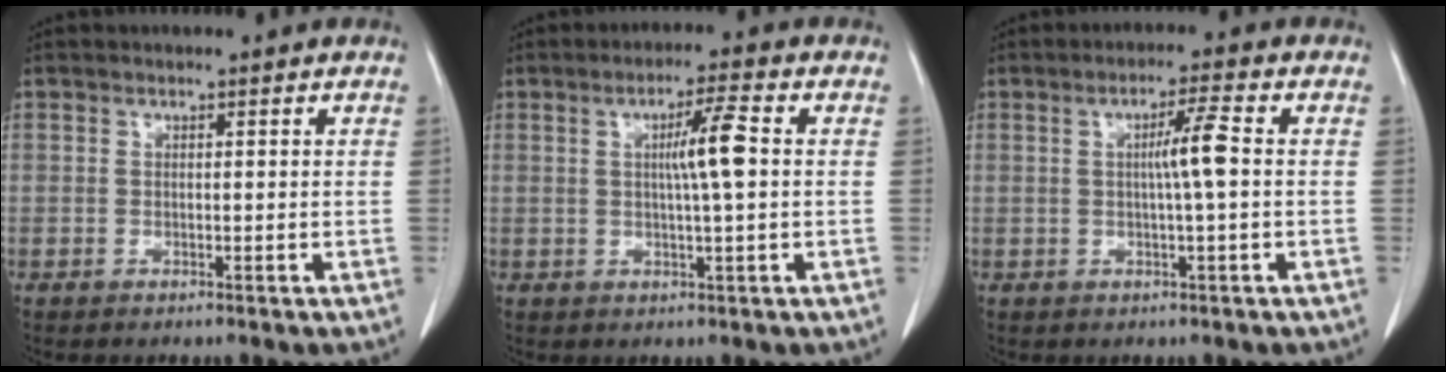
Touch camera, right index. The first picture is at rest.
{"total": 5.6, "force": [0.7, 0.2, 5.5], "torque": [-0.092, 0.008, 0.009]}
{"total": 4.6, "force": [0.2, -0.3, 4.6], "torque": [-0.079, 0.005, 0.002]}